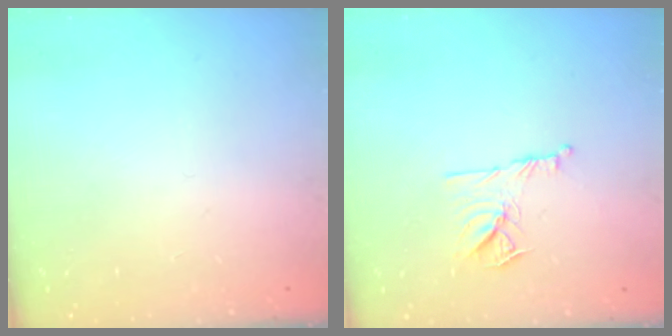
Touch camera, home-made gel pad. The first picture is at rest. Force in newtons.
{"total": 9.6, "press": 9.6, "slide": 0.9}